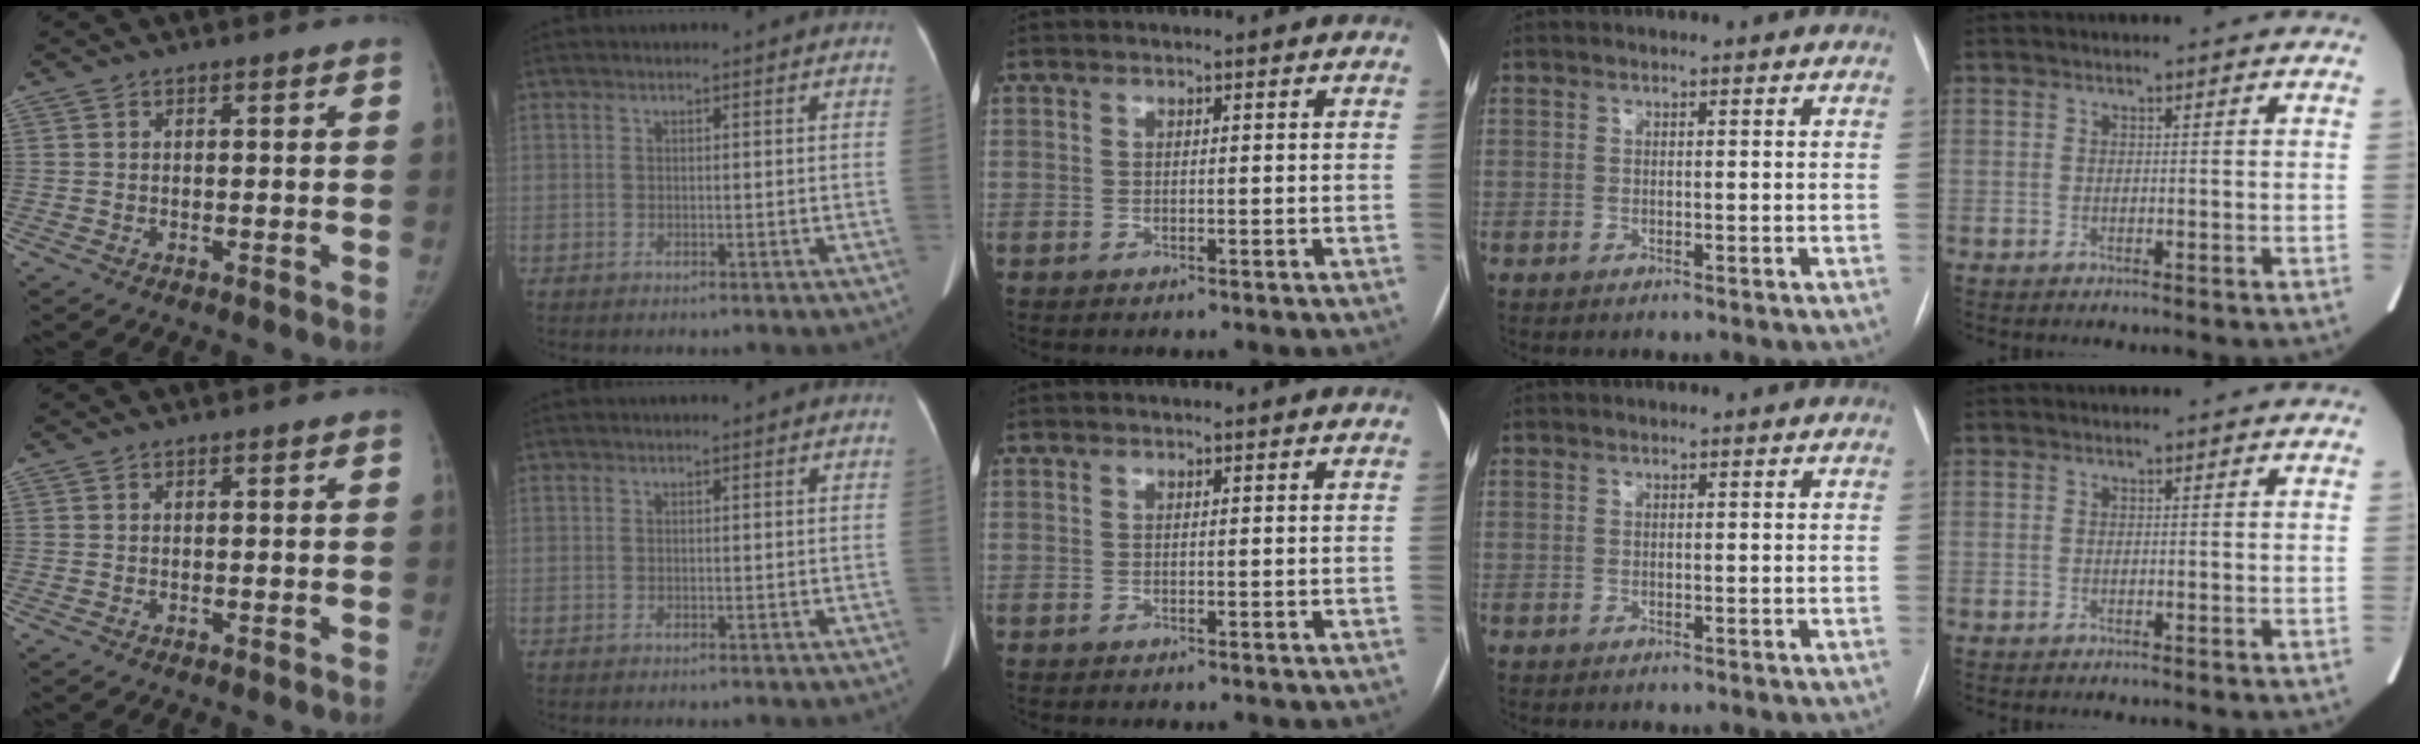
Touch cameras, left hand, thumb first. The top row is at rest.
{}